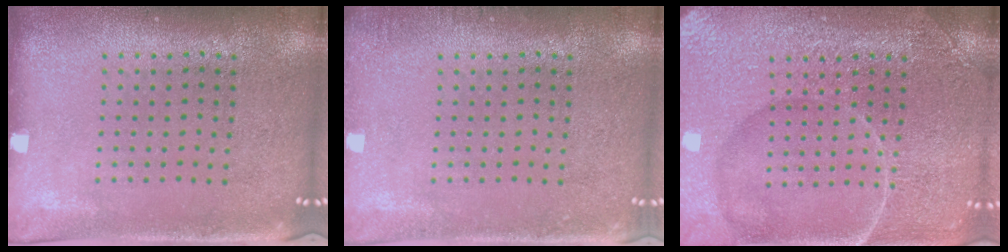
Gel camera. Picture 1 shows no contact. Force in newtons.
{"total": 1.1, "press": 1.0, "slide": 0.2}
{"total": 7.1, "press": 7.0, "slide": 0.9}